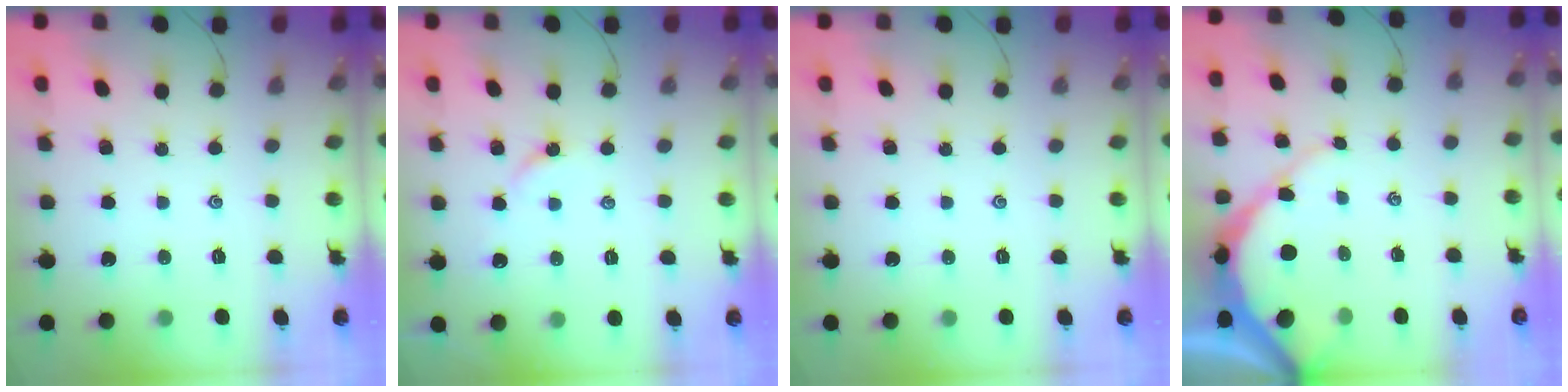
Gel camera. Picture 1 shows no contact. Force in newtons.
{"total": 5.9, "press": 5.8, "slide": 0.7}
{"total": 0.0}
{"total": 7.8, "press": 7.7, "slide": 0.7}